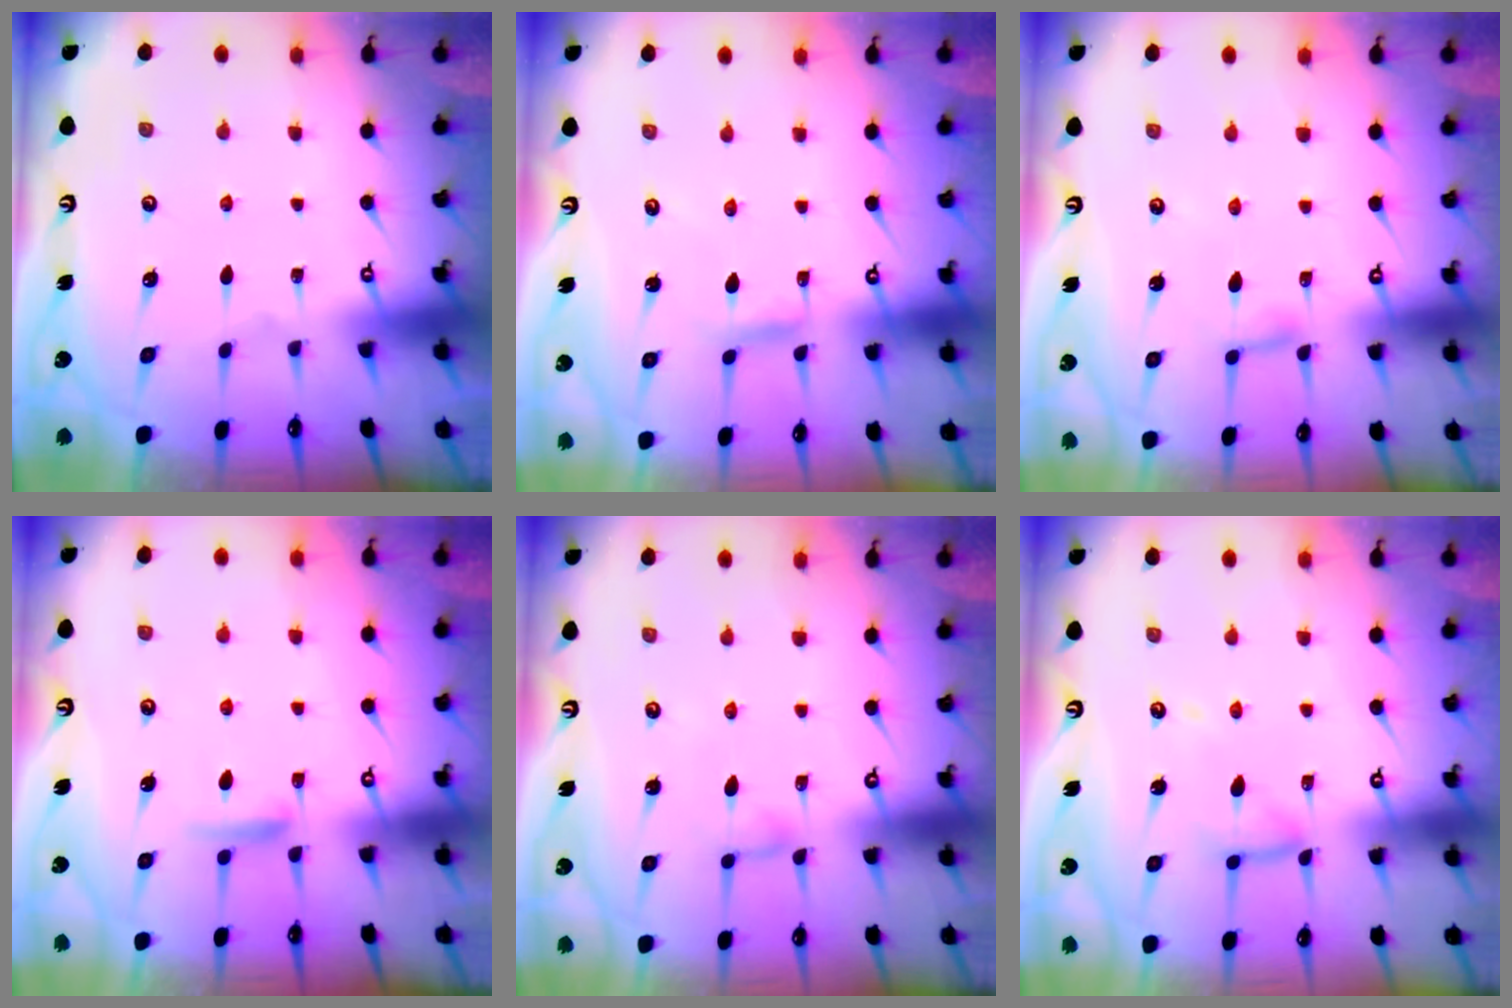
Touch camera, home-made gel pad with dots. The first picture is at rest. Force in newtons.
{"total": 2.9, "press": 2.9, "slide": 0.1}
{"total": 4.0, "press": 4.0, "slide": 0.3}
{"total": 7.2, "press": 7.1, "slide": 0.8}
{"total": 3.5, "press": 3.5, "slide": 0.3}
{"total": 10.4, "press": 10.4, "slide": 0.9}